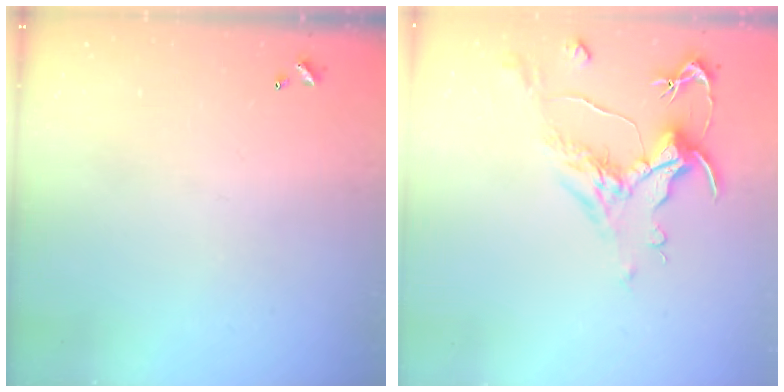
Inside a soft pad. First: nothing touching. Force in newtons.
{"total": 1.6, "press": 0.6, "slide": 1.4}